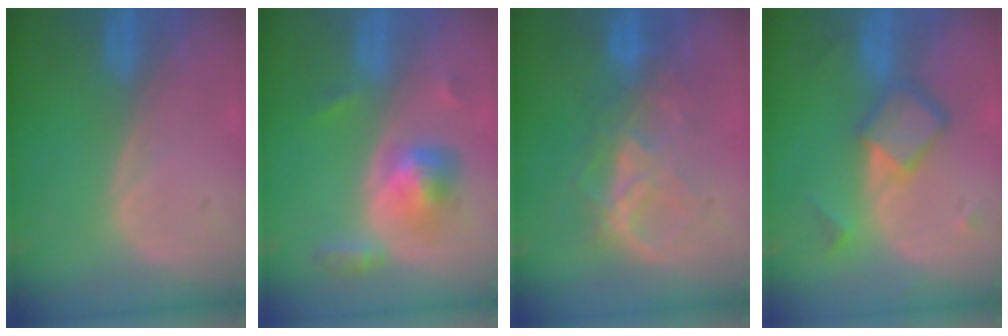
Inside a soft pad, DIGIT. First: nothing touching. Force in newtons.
{"total": 6.0, "press": 5.4, "slide": 2.7}
{"total": 6.5, "press": 6.5, "slide": 0.7}
{"total": 6.6, "press": 5.7, "slide": 3.3}